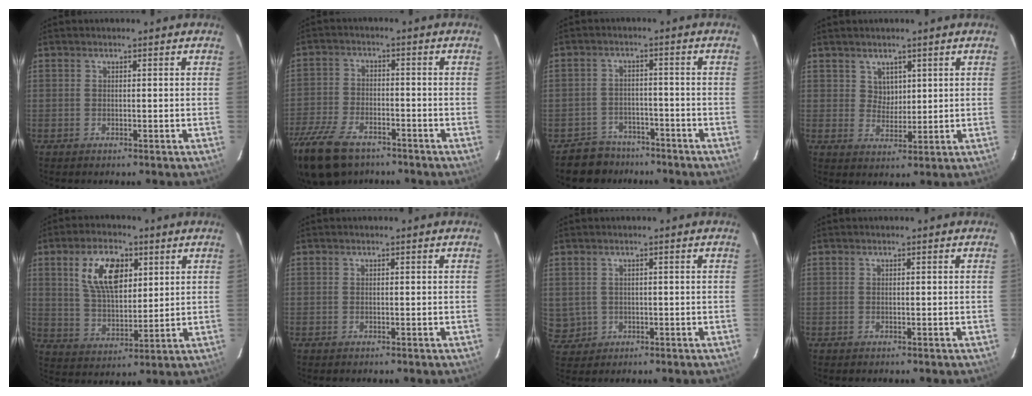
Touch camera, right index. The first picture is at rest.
{"total": 16.3, "force": [-11.4, 8.2, 8.3], "torque": [-0.215, -0.025, -0.211]}
{"total": 6.8, "force": [-5.4, 4.2, 0.1], "torque": [-0.017, 0.025, -0.082]}
{"total": 3.5, "force": [1.9, 2.9, 0.5], "torque": [-0.001, 0.005, 0.037]}
{"total": 12.1, "force": [4.8, 6.4, 9.1], "torque": [-0.163, 0.016, 0.094]}
{"total": 0.0}
{"total": 4.2, "force": [0.2, 4.1, 0.9], "torque": [-0.020, 0.005, 0.017]}
{"total": 0.0}